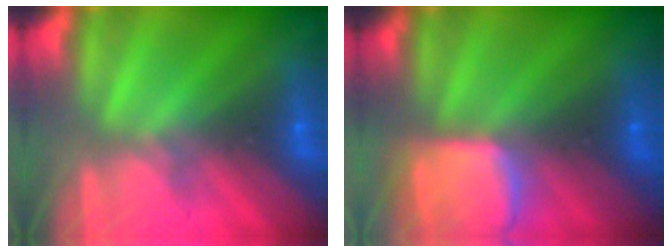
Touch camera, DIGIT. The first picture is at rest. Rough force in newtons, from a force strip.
{"total": 6.5}